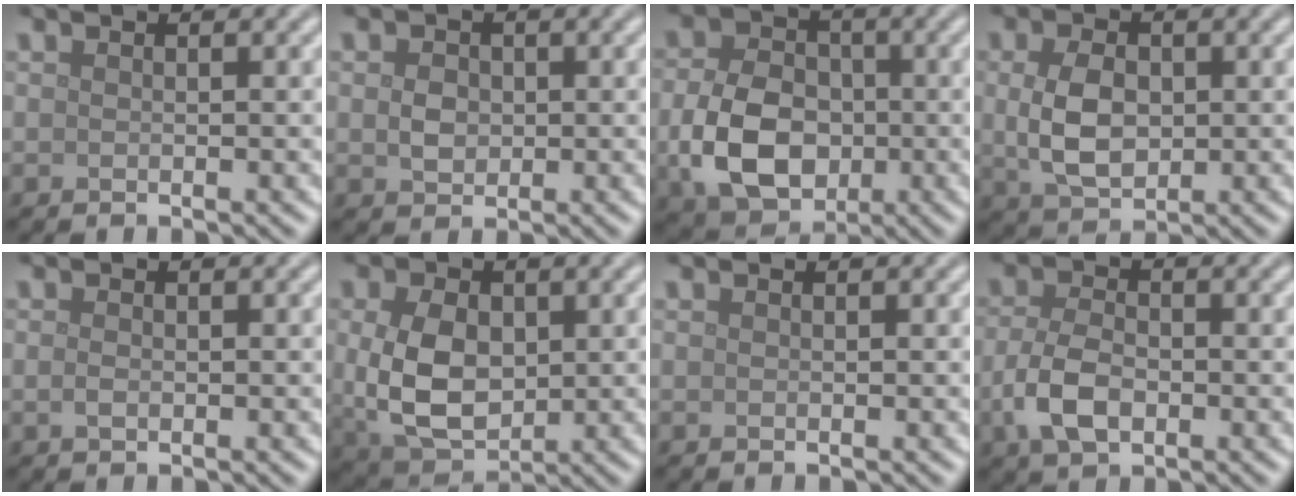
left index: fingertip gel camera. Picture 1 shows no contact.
{"total": 2.0, "force": [0.1, 1.6, 1.2], "torque": [-0.023, 0.000, 0.000]}
{"total": 8.0, "force": [-1.5, 5.8, 5.3], "torque": [-0.114, -0.009, -0.032]}
{"total": 4.8, "force": [0.1, 3.2, 3.5], "torque": [-0.079, -0.001, 0.005]}
{"total": 0.8, "force": [-0.1, 0.5, 0.6], "torque": [-0.016, -0.001, -0.002]}
{"total": 7.1, "force": [0.2, 4.8, 5.3], "torque": [-0.119, -0.007, 0.011]}
{"total": 0.0}
{"total": 4.3, "force": [-1.4, 2.6, 3.2], "torque": [-0.071, -0.003, -0.032]}